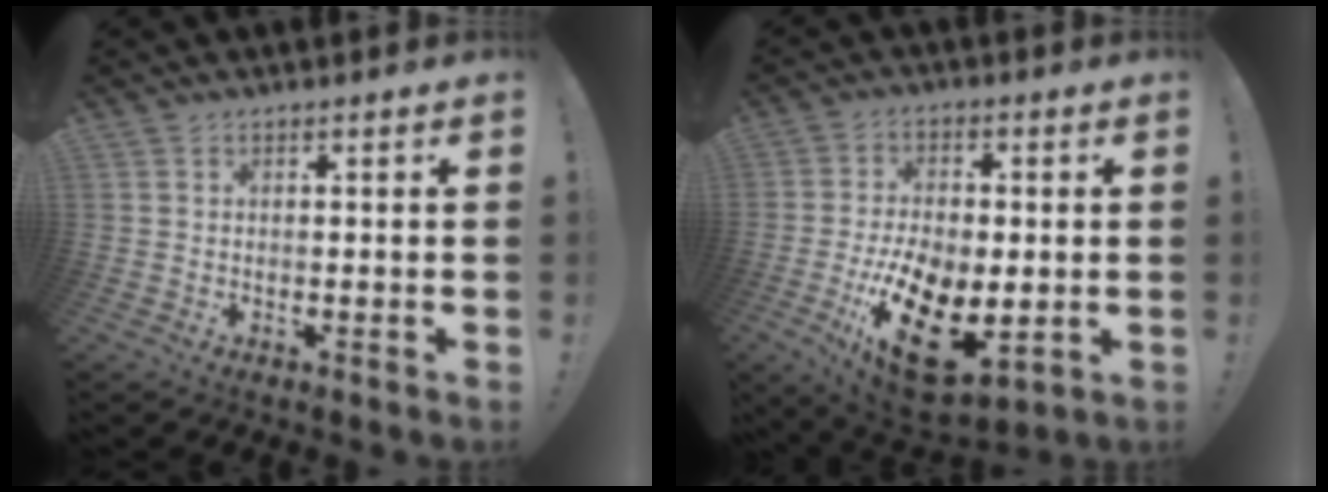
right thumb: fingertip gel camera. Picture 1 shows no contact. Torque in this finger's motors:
{"motor_torque": [0.32, 0.69, 1.54, -1.22, 0.58]}